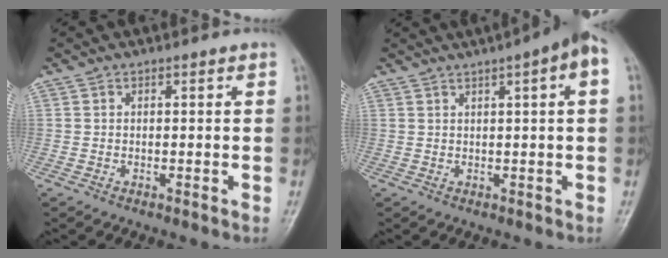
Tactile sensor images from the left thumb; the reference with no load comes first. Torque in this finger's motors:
{"motor_torque": [3.26, -0.68, 1.38, -1.38, 0.27]}